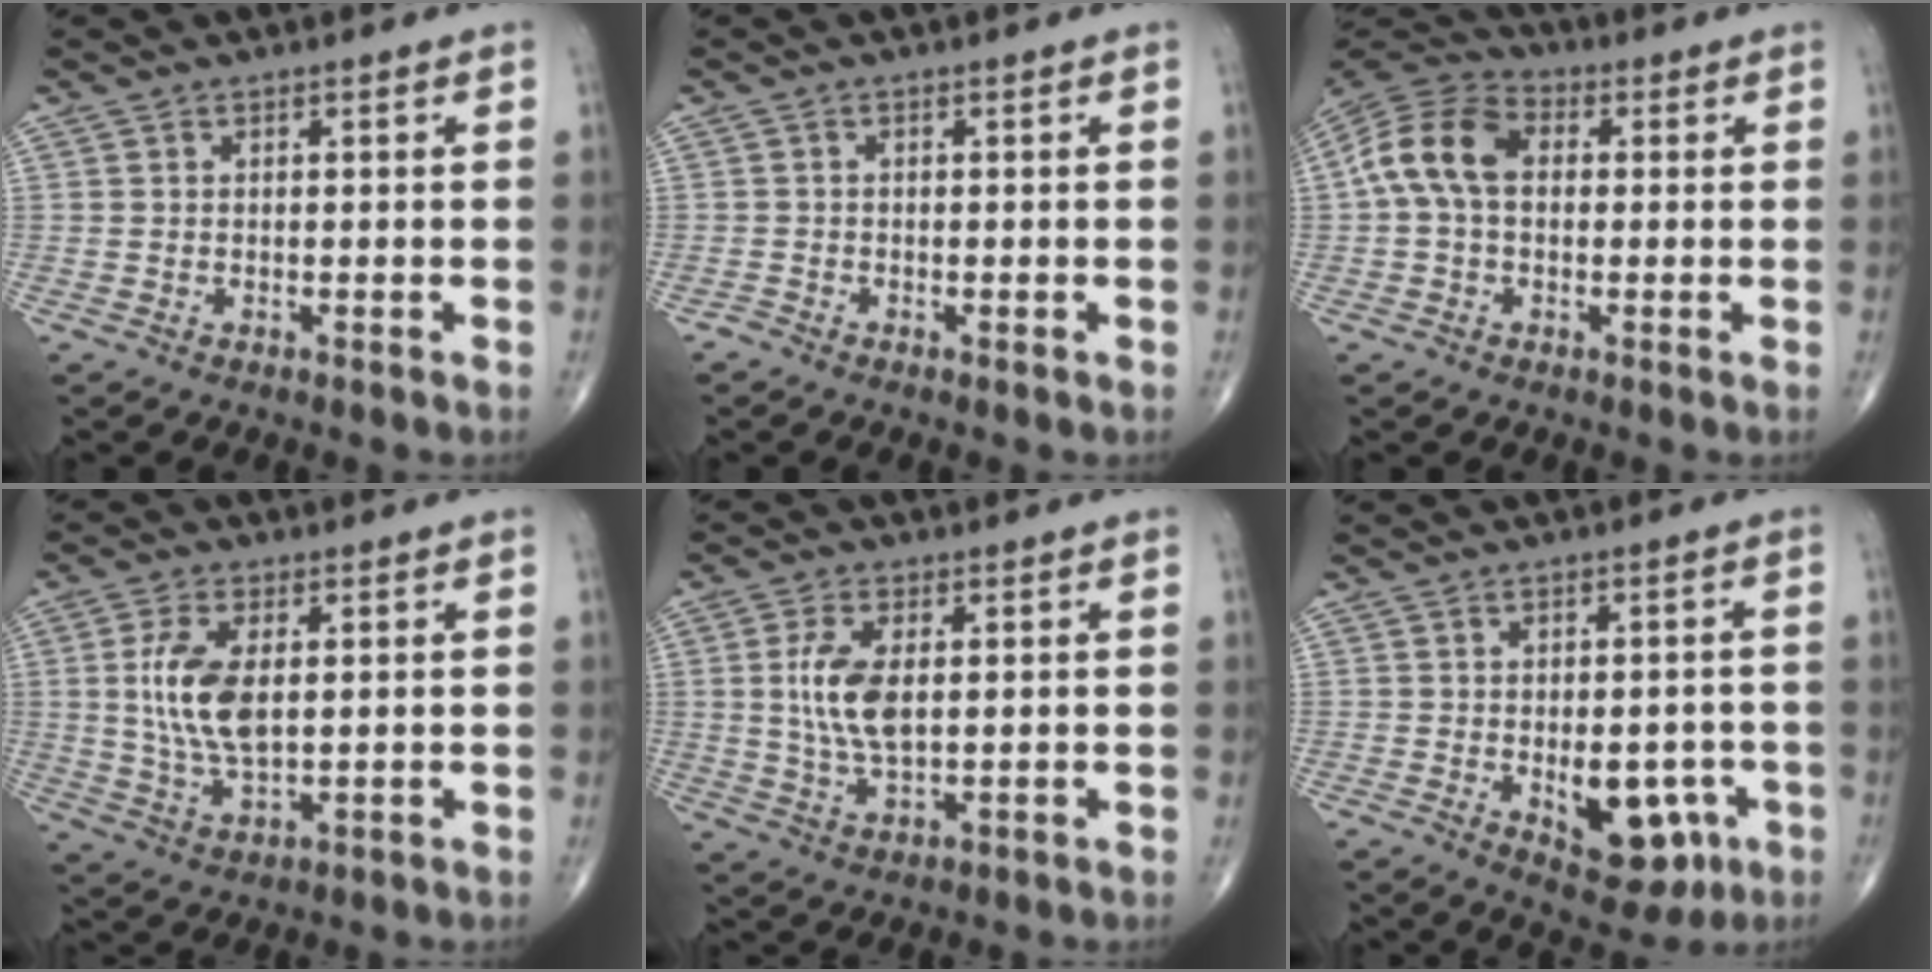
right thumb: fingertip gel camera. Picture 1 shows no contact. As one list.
[{"total": 0.7, "force": [-0.6, 0.3, 0.2], "torque": [-0.001, -0.002, -0.017]}, {"total": 11.0, "force": [0.8, 7.6, 8.0], "torque": [-0.156, 0.034, 0.004]}, {"total": 10.1, "force": [1.4, 4.9, 8.7], "torque": [-0.179, -0.010, 0.032]}, {"total": 8.3, "force": [1.1, 3.9, 7.2], "torque": [-0.151, -0.008, 0.023]}, {"total": 10.9, "force": [-3.3, 6.4, 8.2], "torque": [-0.076, 0.011, -0.029]}]